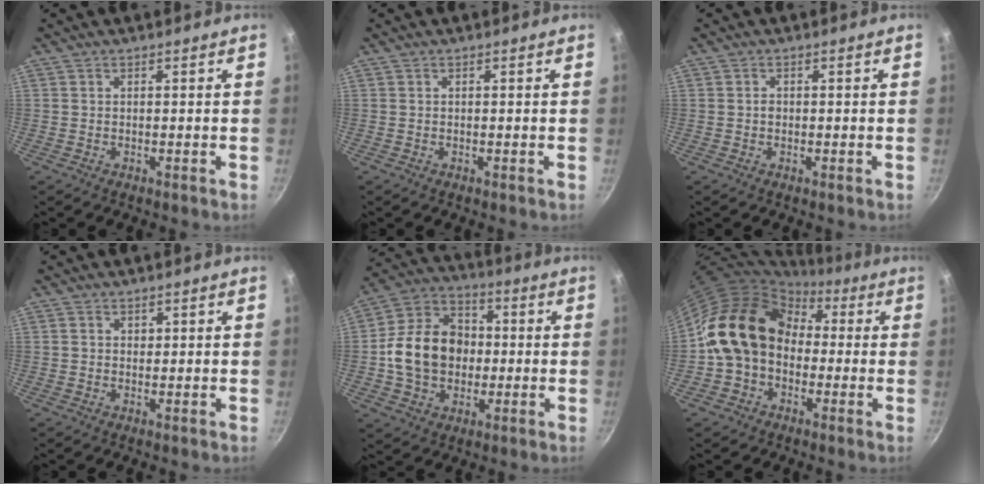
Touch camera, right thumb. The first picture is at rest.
{"total": 0.0}
{"total": 0.9, "force": [0.0, 0.8, 0.5], "torque": [-0.006, 0.004, -0.001]}
{"total": 0.8, "force": [0.3, 0.7, 0.2], "torque": [0.002, 0.001, 0.004]}
{"total": 15.9, "force": [-0.6, 12.6, 9.7], "torque": [-0.139, 0.030, -0.022]}
{"total": 16.2, "force": [0.3, 12.9, 9.8], "torque": [-0.140, 0.049, -0.010]}